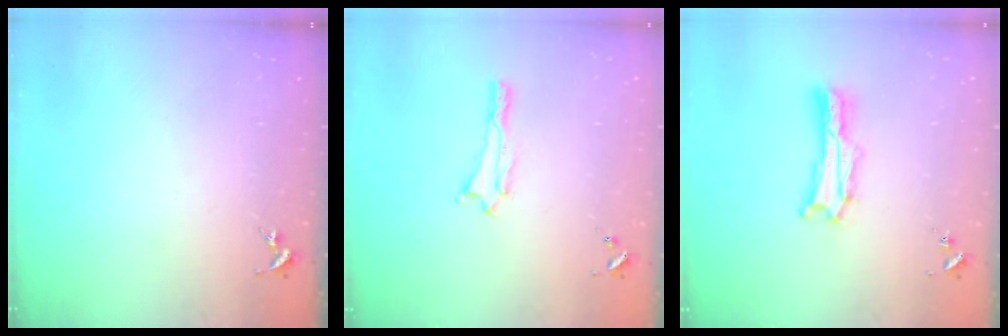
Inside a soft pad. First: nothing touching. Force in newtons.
{"total": 0.0}
{"total": 1.4, "press": 1.3, "slide": 0.2}